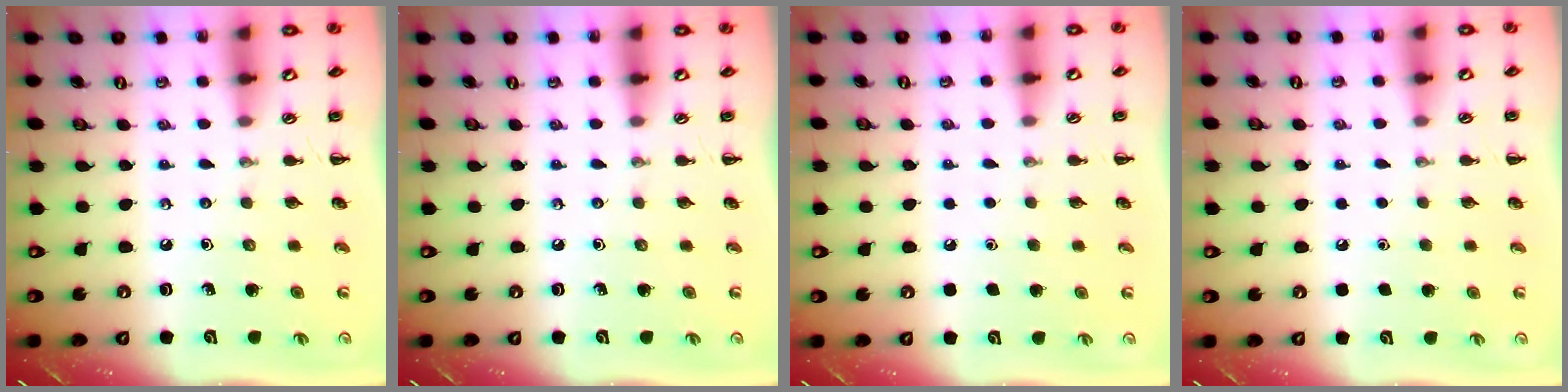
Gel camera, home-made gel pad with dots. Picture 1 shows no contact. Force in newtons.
{"total": 0.0}
{"total": 1.6, "press": 1.6, "slide": 0.1}
{"total": 1.6, "press": 1.6, "slide": 0.1}